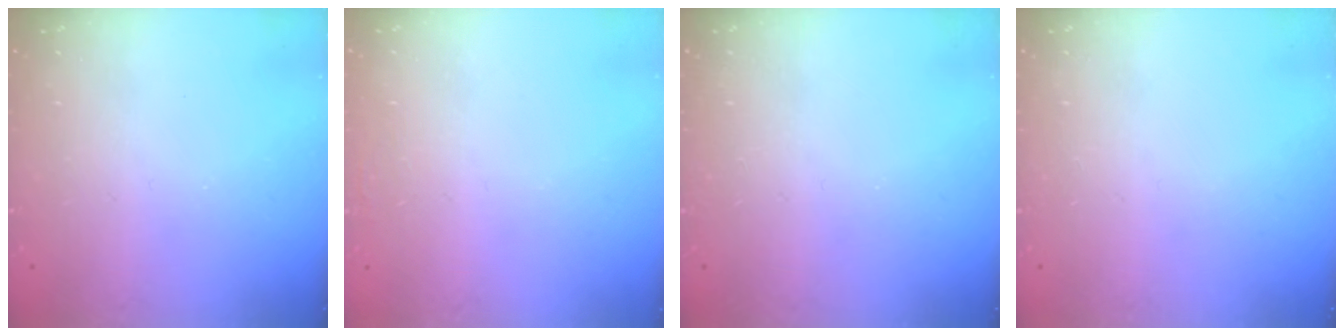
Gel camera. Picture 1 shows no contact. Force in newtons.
{"total": 1.8, "press": 1.7, "slide": 0.4}
{"total": 0.0}
{"total": 0.0}